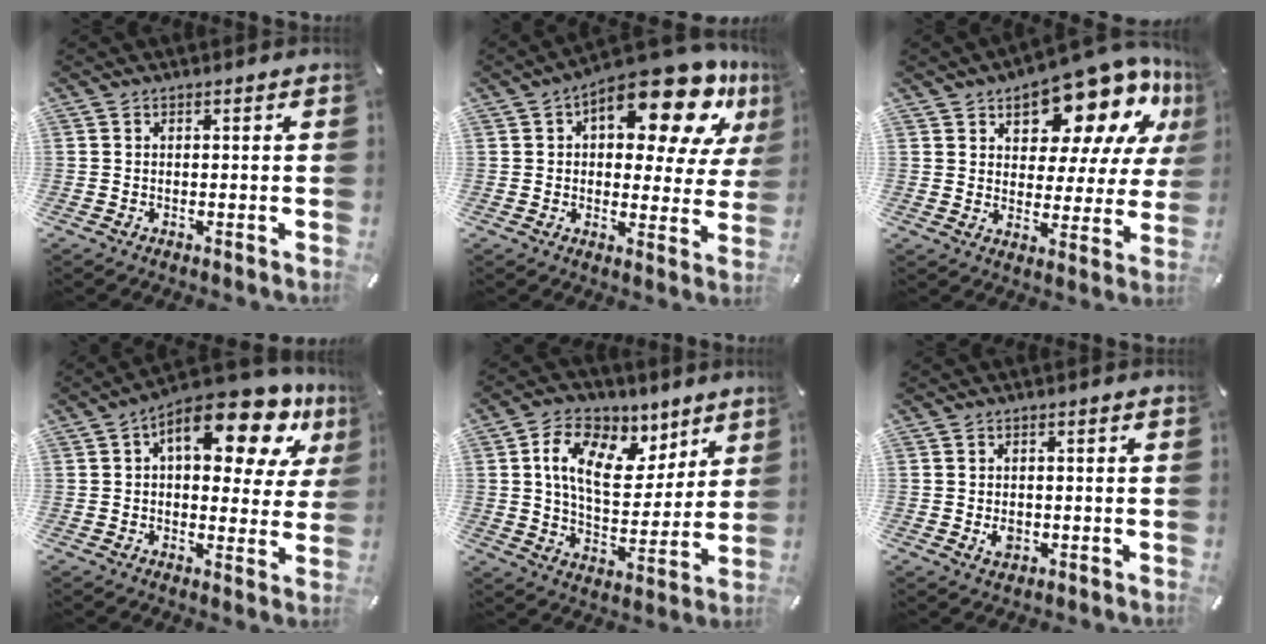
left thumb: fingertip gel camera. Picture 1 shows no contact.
{"total": 18.0, "force": [10.4, 7.4, 12.7], "torque": [-0.172, -0.072, 0.166]}
{"total": 16.5, "force": [12.1, 7.9, 8.0], "torque": [-0.121, -0.094, 0.204]}
{"total": 18.0, "force": [8.6, 7.9, 13.6], "torque": [-0.186, -0.048, 0.135]}
{"total": 15.0, "force": [7.1, 9.5, 9.2], "torque": [-0.159, -0.024, 0.131]}
{"total": 2.6, "force": [-0.4, 2.1, 1.6], "torque": [-0.021, -0.001, -0.008]}